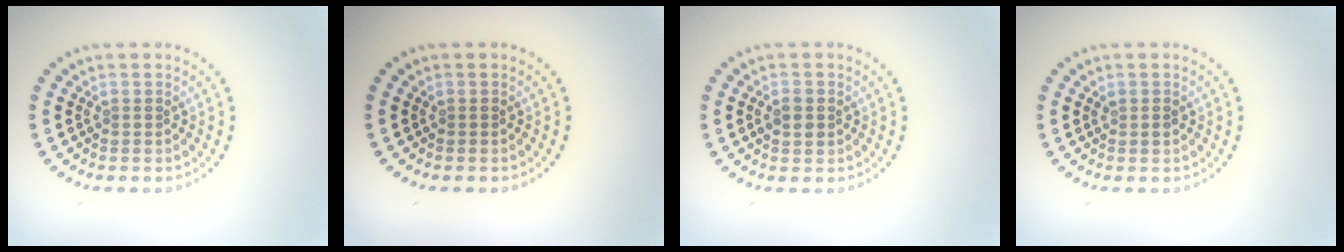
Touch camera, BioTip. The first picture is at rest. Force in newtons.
{"total": 0.0}
{"total": 1.6, "press": 1.6, "slide": 0.1}
{"total": 0.7, "press": 0.7, "slide": 0.2}